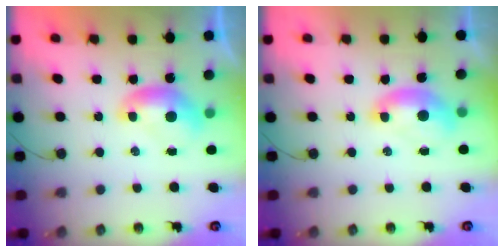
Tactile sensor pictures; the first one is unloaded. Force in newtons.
{"total": 1.8, "press": 1.6, "slide": 0.7}